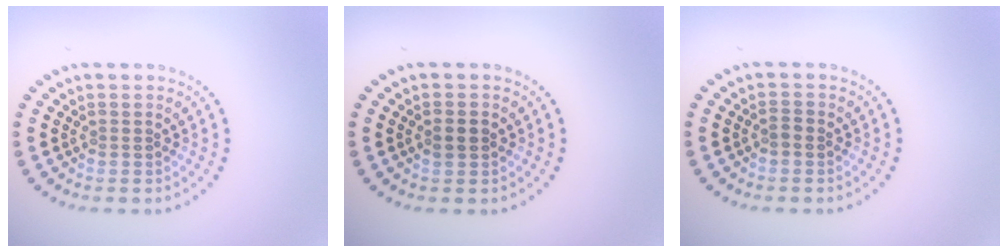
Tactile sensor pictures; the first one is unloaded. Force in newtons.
{"total": 1.7, "press": 1.7, "slide": 0.1}
{"total": 0.8, "press": 0.7, "slide": 0.3}